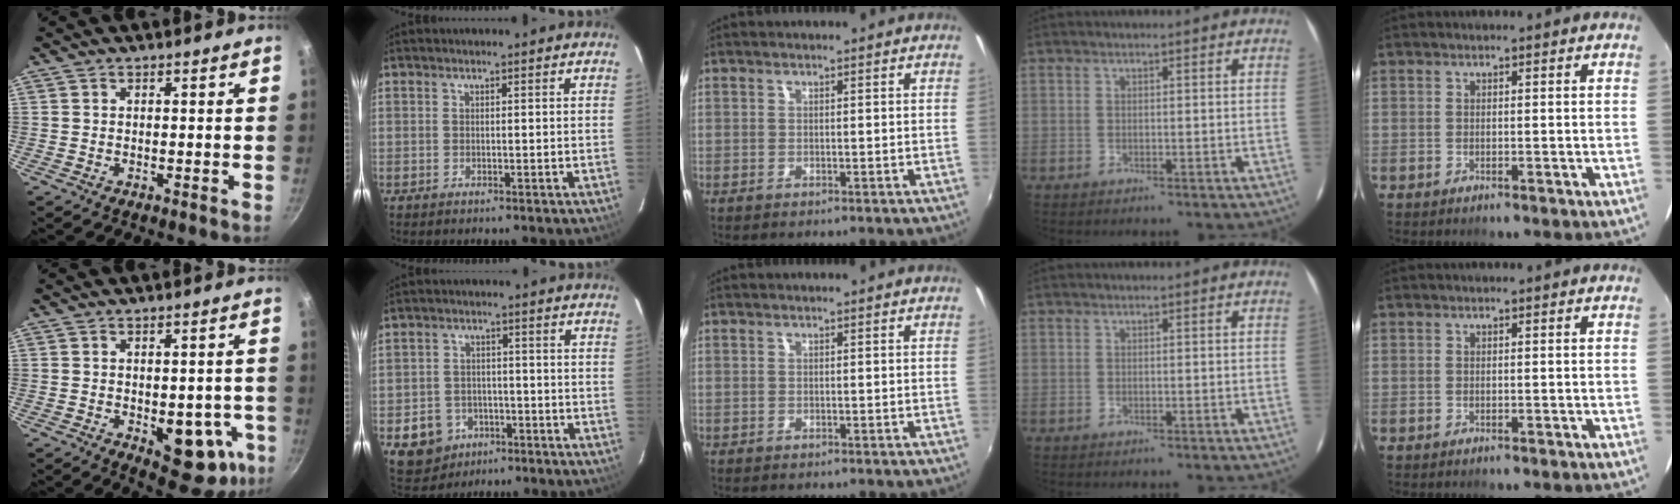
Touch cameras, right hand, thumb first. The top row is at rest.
{"thumb": {"total": 13.0, "force": [-3.6, 6.9, 10.4], "torque": [-0.080, 0.001, -0.035]}, "index": {"total": 8.7, "force": [-4.3, 7.2, 2.2], "torque": [-0.069, 0.019, -0.054]}}